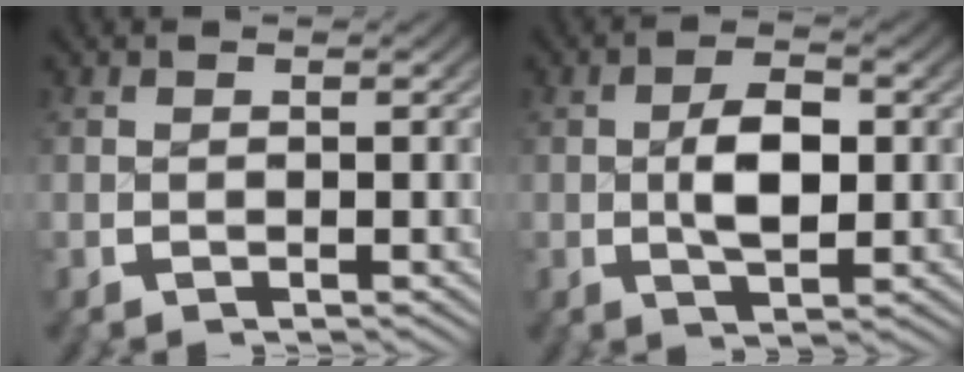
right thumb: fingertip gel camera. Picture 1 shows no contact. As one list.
[{"total": 4.6, "force": [-0.1, 2.6, 3.8], "torque": [-0.073, -0.009, 0.003]}]